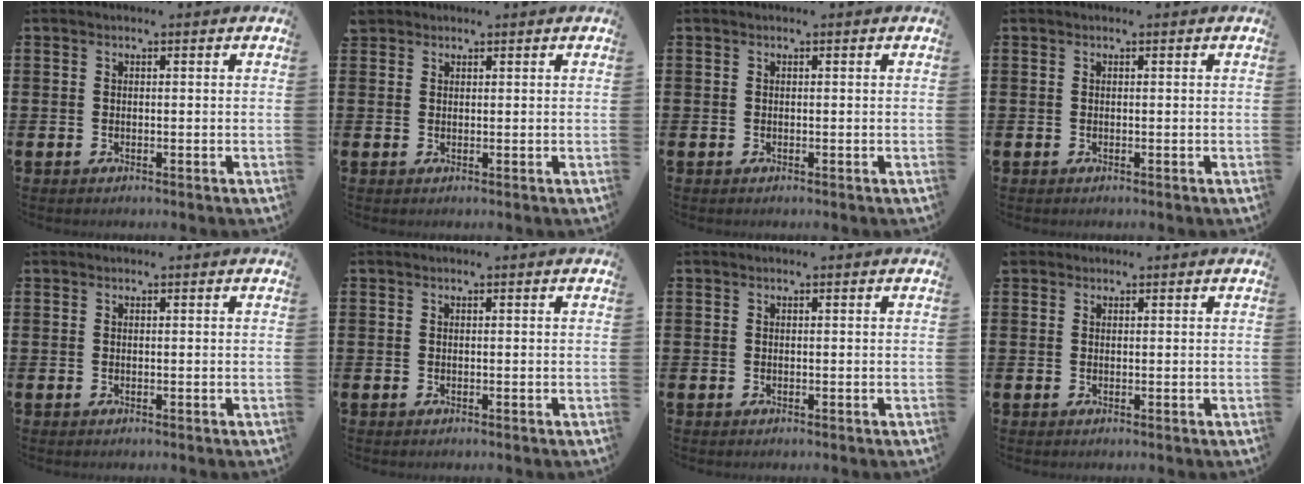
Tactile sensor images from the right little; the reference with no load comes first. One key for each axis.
{"total": 1.1, "fx": 1.0, "fy": 0.5, "fz": 0.0, "tx": 0.012, "ty": -0.002, "tz": 0.017}
{"total": 0.0}
{"total": 0.0}
{"total": 0.0}
{"total": 0.0}
{"total": 0.0}
{"total": 1.1, "fx": 0.9, "fy": 0.5, "fz": 0.0, "tx": 0.005, "ty": 0.002, "tz": 0.017}